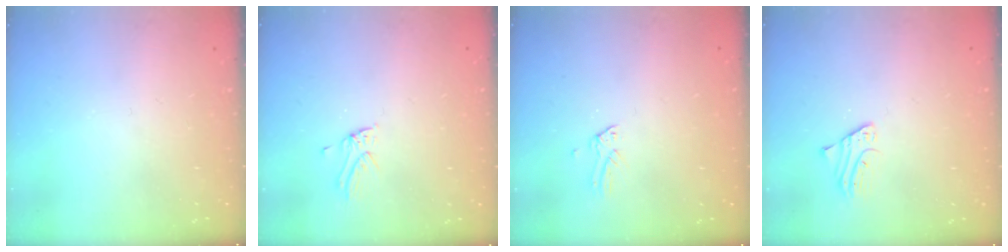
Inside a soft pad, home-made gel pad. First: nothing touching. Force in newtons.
{"total": 1.7, "press": 1.7, "slide": 0.1}
{"total": 0.0}
{"total": 2.7, "press": 2.7, "slide": 0.1}